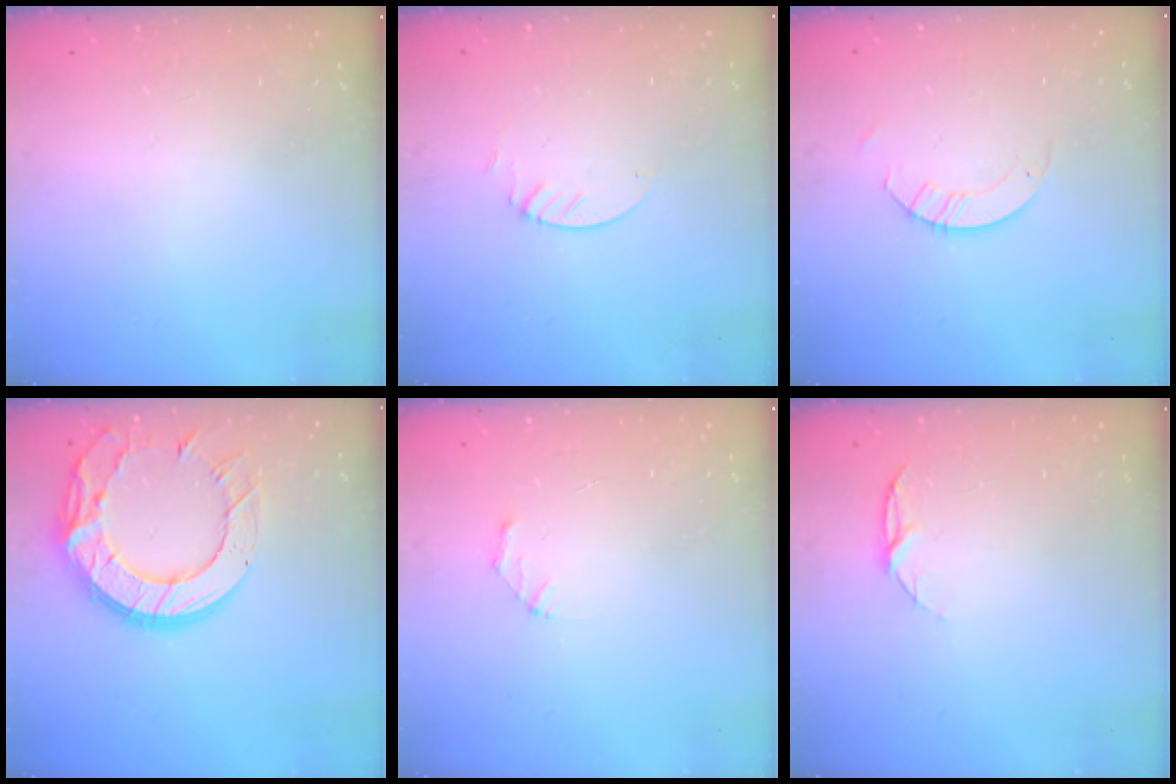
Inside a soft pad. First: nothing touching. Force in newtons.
{"total": 1.3, "press": 1.3, "slide": 0.1}
{"total": 2.6, "press": 2.6, "slide": 0.2}
{"total": 17.6, "press": 17.5, "slide": 1.2}
{"total": 2.1, "press": 2.1, "slide": 0.2}
{"total": 4.9, "press": 4.8, "slide": 0.6}